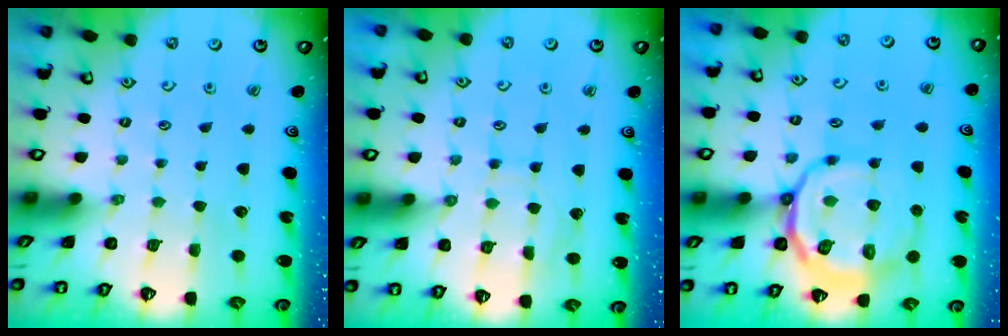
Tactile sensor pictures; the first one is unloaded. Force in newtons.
{"total": 6.9, "press": 6.8, "slide": 0.8}
{"total": 15.9, "press": 15.8, "slide": 2.0}